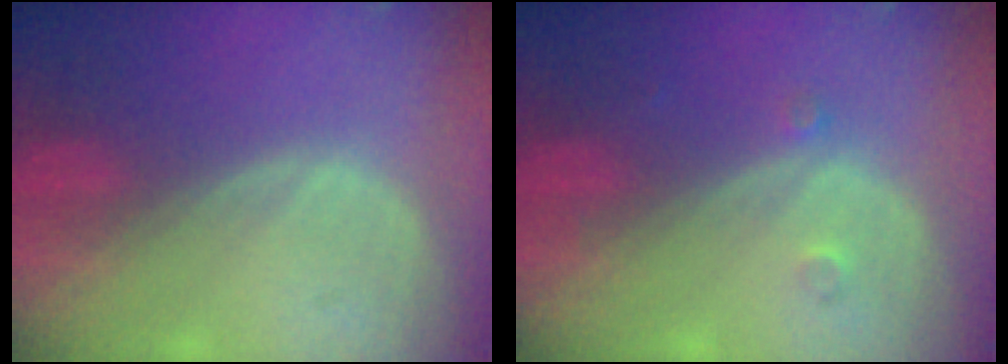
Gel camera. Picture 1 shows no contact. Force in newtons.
{"total": 1.5, "press": 1.2, "slide": 0.8}